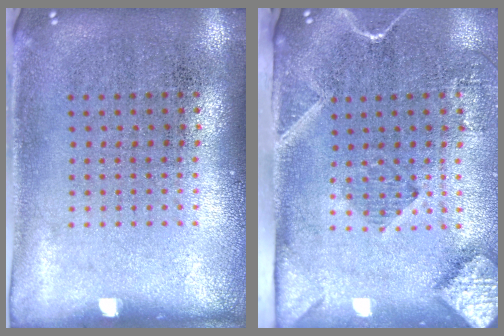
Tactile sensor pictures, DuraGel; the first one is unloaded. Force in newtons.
{"total": 2.9, "press": 2.1, "slide": 1.9}